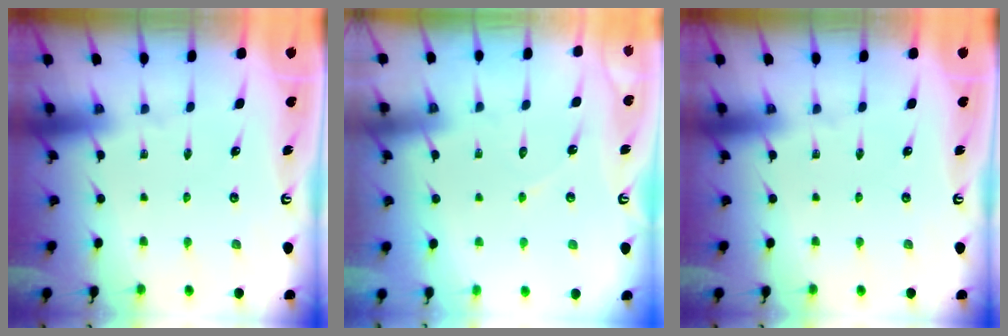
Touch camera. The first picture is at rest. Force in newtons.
{"total": 5.6, "press": 5.6, "slide": 0.4}
{"total": 0.0}